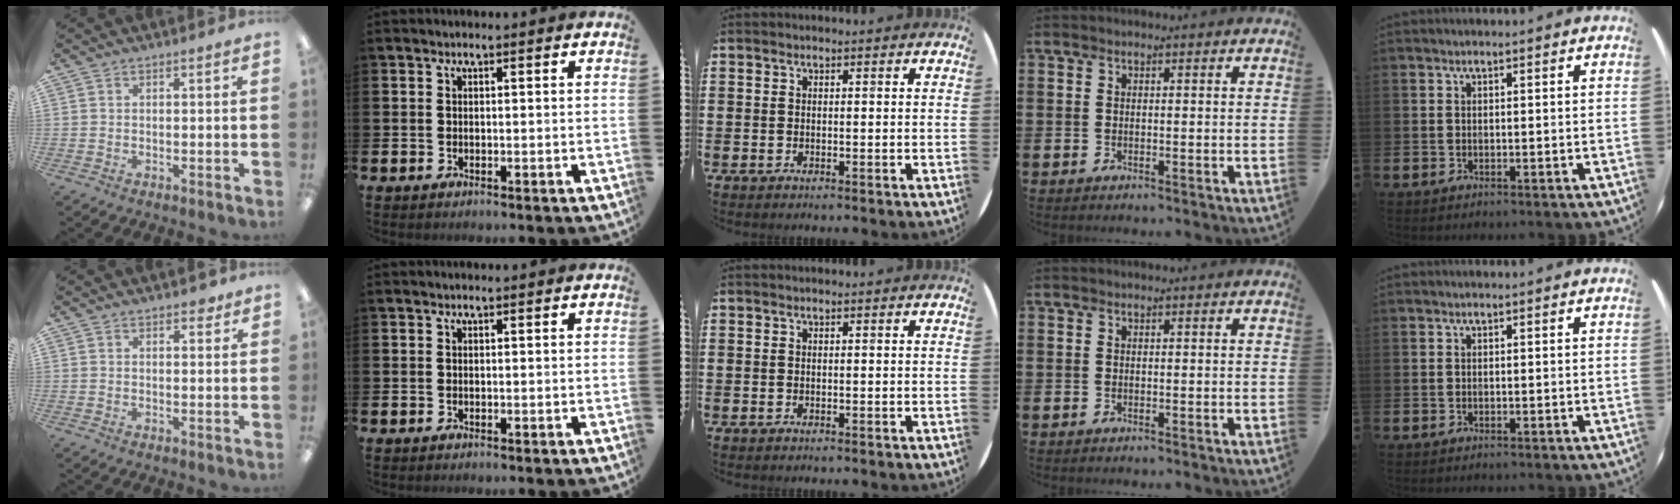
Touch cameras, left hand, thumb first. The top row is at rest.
{"thumb": {"total": 2.5, "force": [1.9, 1.1, 1.3], "torque": [-0.004, -0.008, 0.028]}}